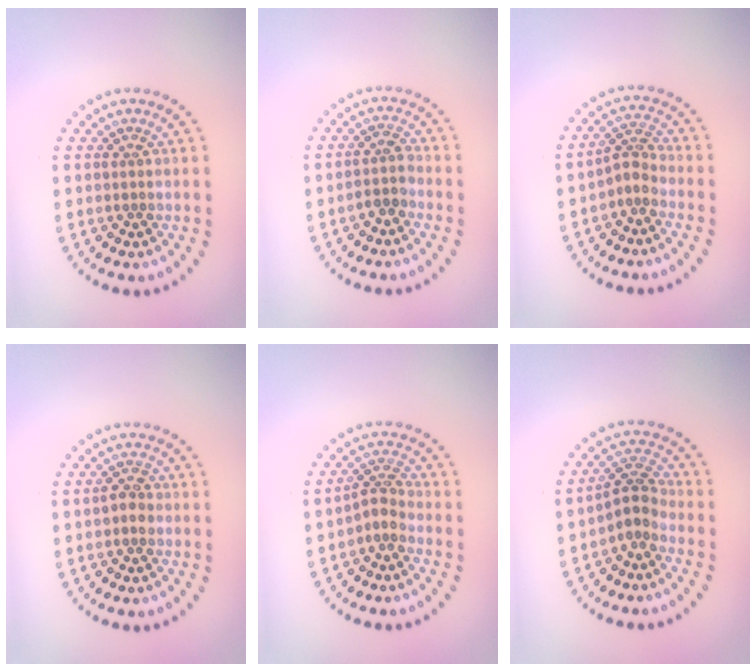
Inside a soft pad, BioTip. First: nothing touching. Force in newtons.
{"total": 1.9, "press": 1.5, "slide": 1.0}
{"total": 2.4, "press": 1.7, "slide": 1.8}
{"total": 1.8, "press": 1.7, "slide": 0.6}
{"total": 2.3, "press": 1.6, "slide": 1.6}
{"total": 2.8, "press": 2.3, "slide": 1.6}